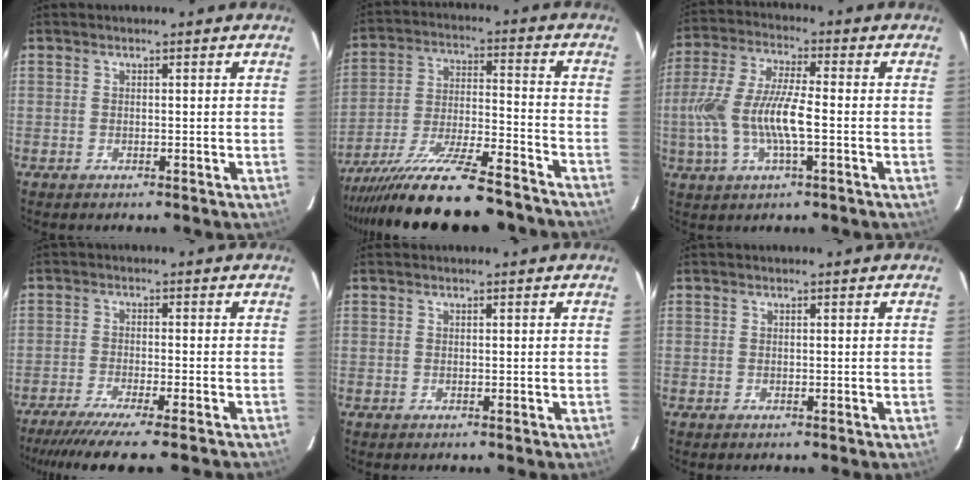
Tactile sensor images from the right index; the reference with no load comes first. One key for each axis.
{"total": 23.9, "fx": -20.4, "fy": 3.6, "fz": 12.0, "tx": -0.230, "ty": -0.060, "tz": -0.315}
{"total": 12.9, "fx": -2.3, "fy": 3.6, "fz": 12.1, "tx": -0.258, "ty": 0.000, "tz": -0.045}
{"total": 12.9, "fx": -11.0, "fy": -0.2, "fz": 6.6, "tx": -0.131, "ty": -0.040, "tz": -0.170}
{"total": 0.0}
{"total": 0.0}